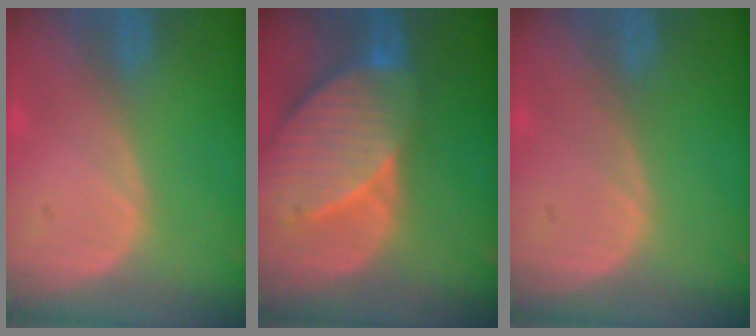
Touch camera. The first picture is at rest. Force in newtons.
{"total": 10.3, "press": 9.1, "slide": 4.9}
{"total": 0.0}